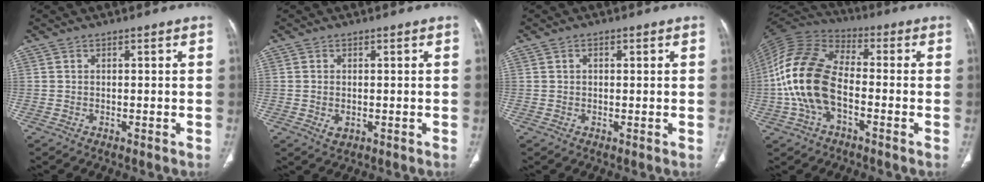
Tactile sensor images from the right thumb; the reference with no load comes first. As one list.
[{"total": 2.0, "force": [-0.4, 1.3, 1.5], "torque": [-0.029, -0.002, -0.001]}, {"total": 1.0, "force": [0.4, 0.7, 0.6], "torque": [-0.009, 0.001, 0.005]}, {"total": 16.4, "force": [-3.0, 9.3, 13.2], "torque": [-0.279, 0.032, -0.063]}]